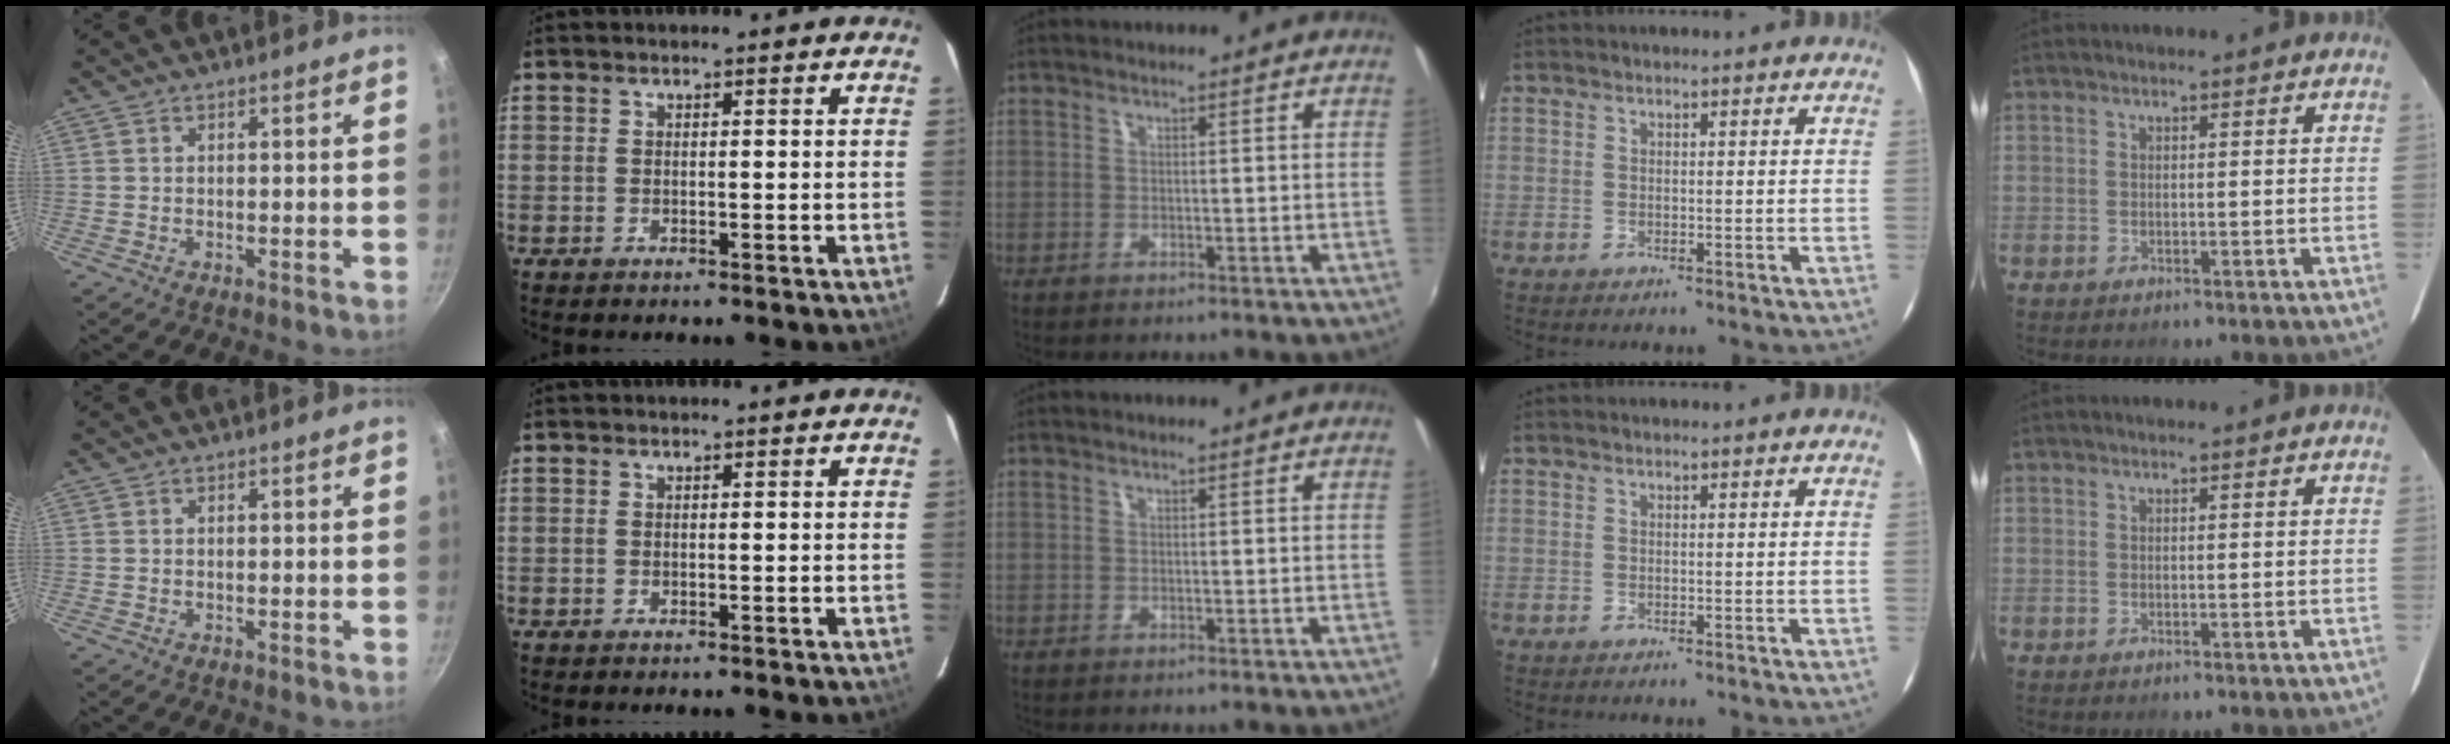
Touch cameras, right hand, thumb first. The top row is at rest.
{}